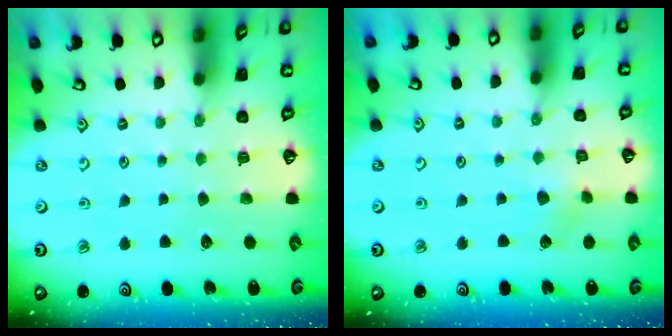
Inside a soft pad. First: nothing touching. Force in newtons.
{"total": 2.9, "press": 2.8, "slide": 0.2}